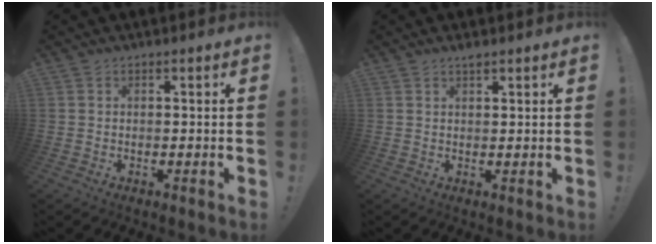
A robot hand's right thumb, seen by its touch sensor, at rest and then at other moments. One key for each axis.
{"total": 1.7, "fx": 1.4, "fy": 0.3, "fz": 0.9, "tx": -0.006, "ty": -0.008, "tz": 0.022}